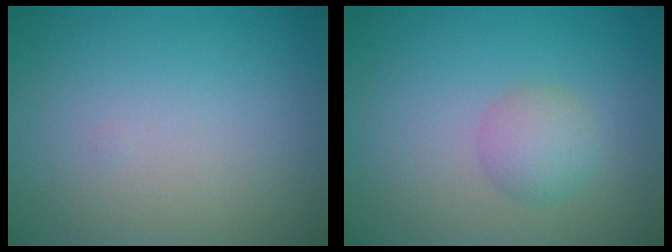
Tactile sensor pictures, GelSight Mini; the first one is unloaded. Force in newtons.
{"total": 2.3, "press": 2.3, "slide": 0.0}